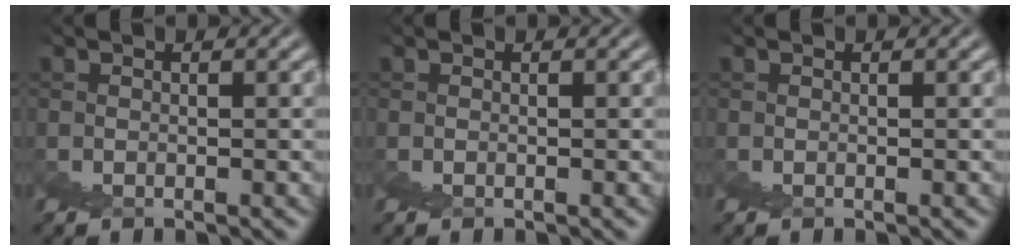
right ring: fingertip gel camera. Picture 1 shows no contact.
{"total": 0.0}
{"total": 0.0}